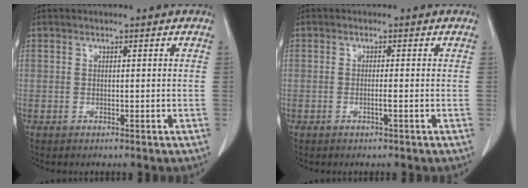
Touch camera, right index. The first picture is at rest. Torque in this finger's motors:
{"motor_torque": [-0.26, 0.04, -0.02, -0.01]}